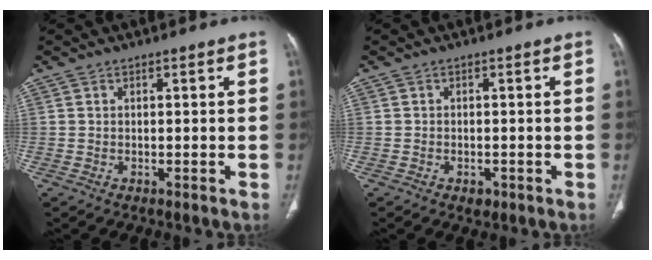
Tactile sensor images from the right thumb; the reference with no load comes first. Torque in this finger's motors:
{"motor_torque": [2.58, 2.43, 0.35, 0.02, -0.02]}